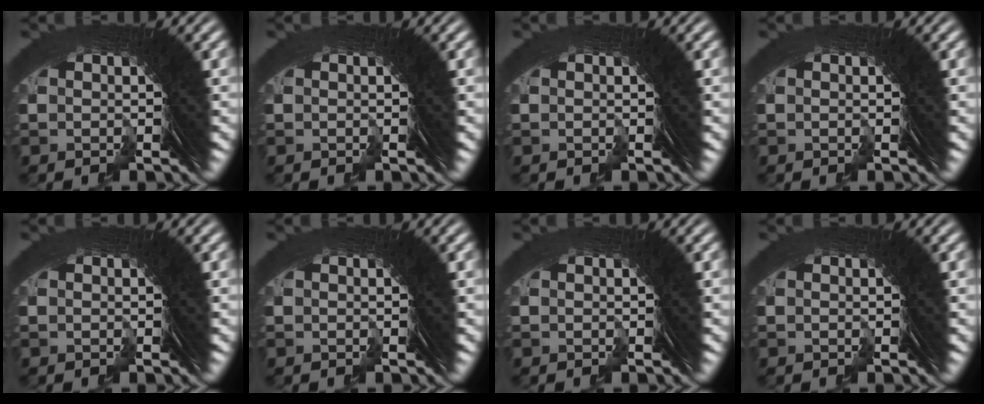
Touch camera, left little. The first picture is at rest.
{"total": 0.0}
{"total": 0.0}
{"total": 0.0}
{"total": 0.0}
{"total": 0.0}
{"total": 0.0}
{"total": 0.0}